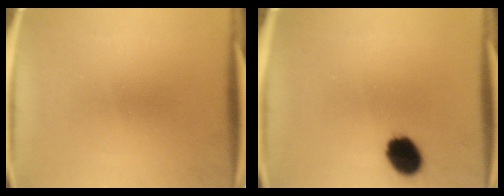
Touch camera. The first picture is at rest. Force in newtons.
{"total": 8.4}